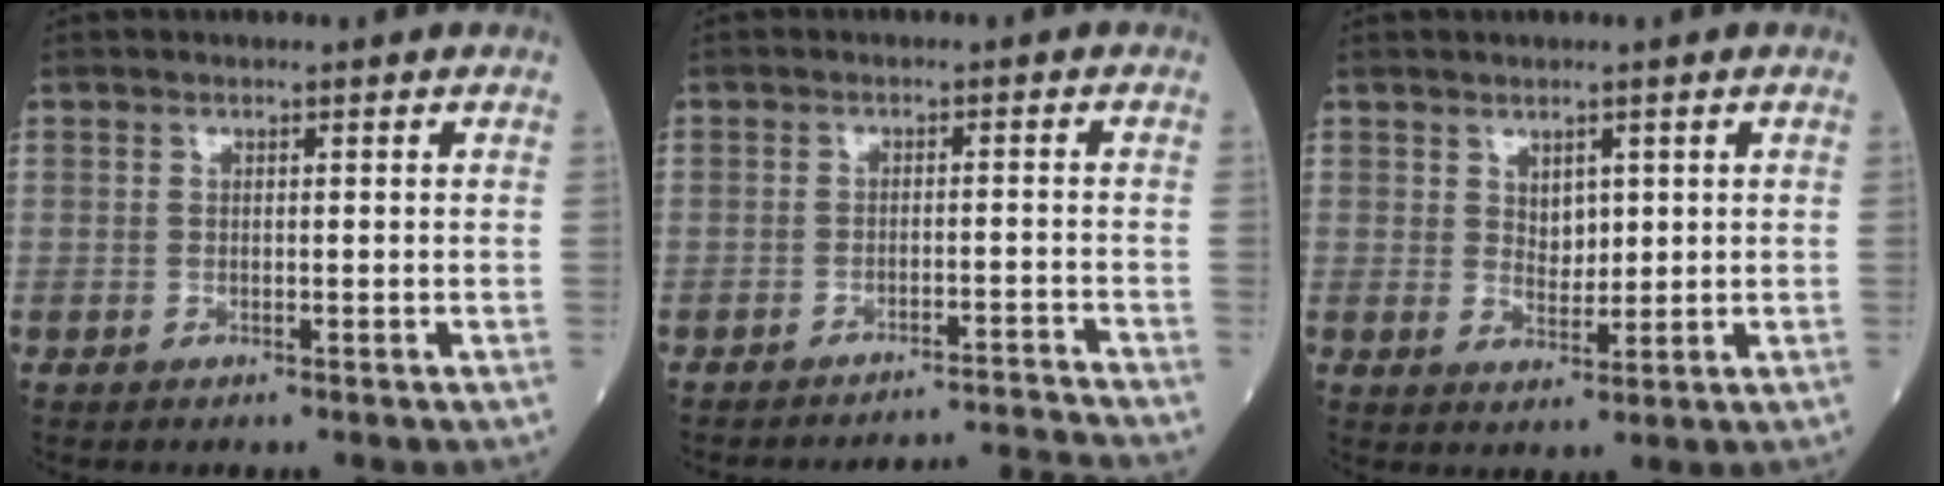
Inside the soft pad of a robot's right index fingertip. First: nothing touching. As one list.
[{"total": 7.2, "force": [-6.5, -3.0, -0.8], "torque": [0.013, -0.001, -0.100]}, {"total": 3.0, "force": [1.2, 1.9, 2.0], "torque": [-0.033, -0.001, 0.025]}]